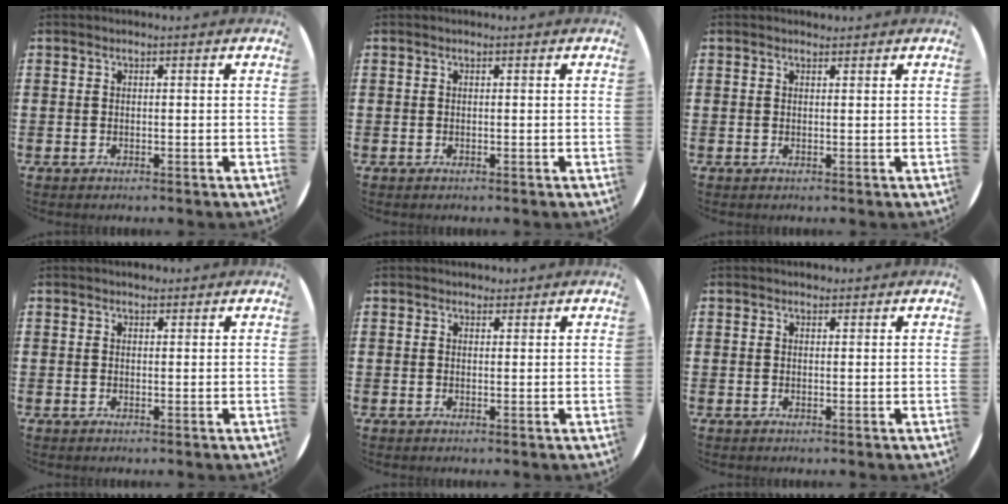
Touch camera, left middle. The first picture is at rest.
{"total": 0.0}
{"total": 0.5, "force": [0.5, 0.1, -0.1], "torque": [0.009, -0.001, 0.007]}
{"total": 0.7, "force": [0.6, 0.3, -0.1], "torque": [0.008, 0.000, 0.011]}
{"total": 1.0, "force": [0.9, 0.4, -0.1], "torque": [0.009, -0.001, 0.016]}
{"total": 0.6, "force": [0.6, 0.3, -0.1], "torque": [0.010, 0.000, 0.009]}